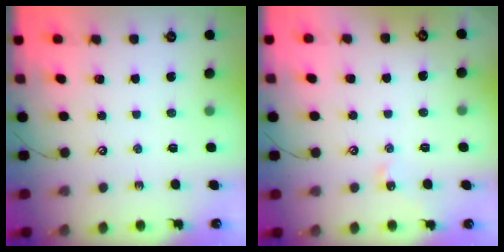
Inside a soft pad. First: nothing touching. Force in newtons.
{"total": 2.8, "press": 2.7, "slide": 0.6}